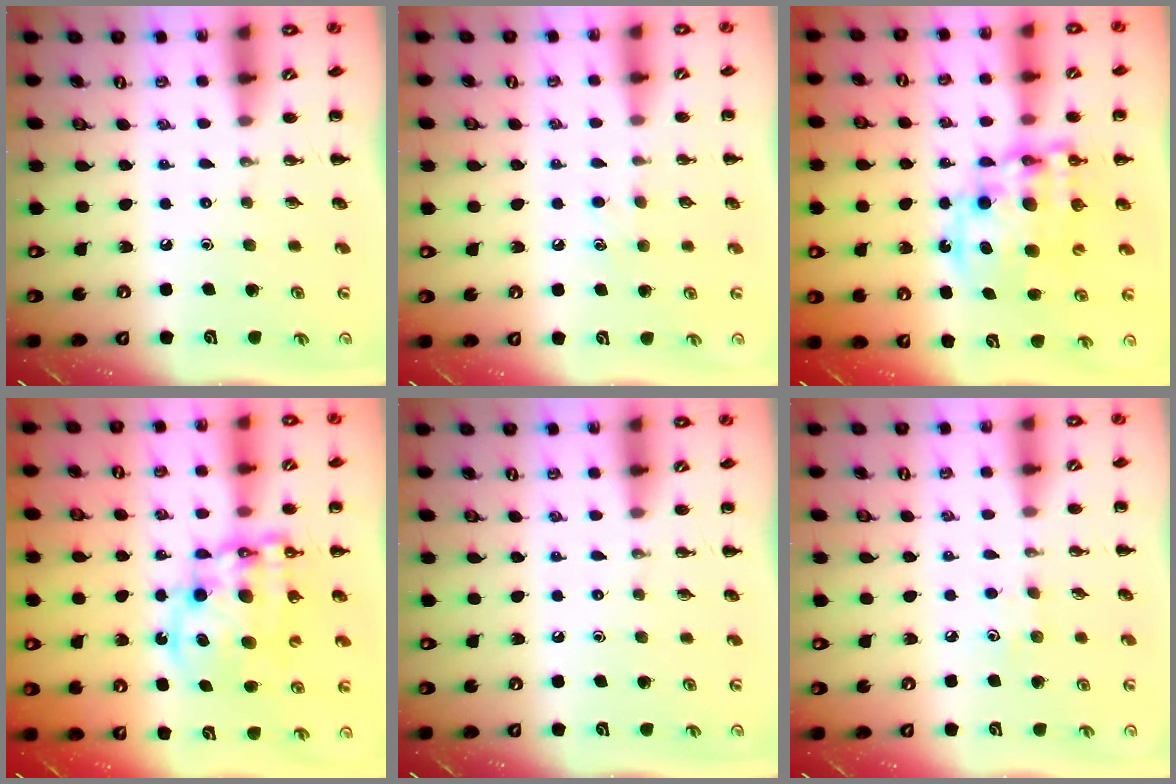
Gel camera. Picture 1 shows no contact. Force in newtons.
{"total": 4.4, "press": 4.2, "slide": 1.4}
{"total": 15.0, "press": 14.6, "slide": 3.1}
{"total": 13.0, "press": 12.6, "slide": 3.0}
{"total": 0.0}
{"total": 3.8, "press": 3.7, "slide": 1.0}